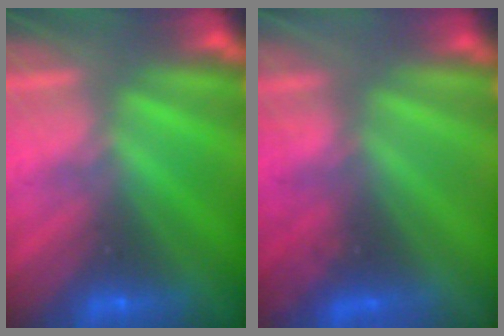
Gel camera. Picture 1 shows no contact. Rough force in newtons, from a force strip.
{"total": 4.7}